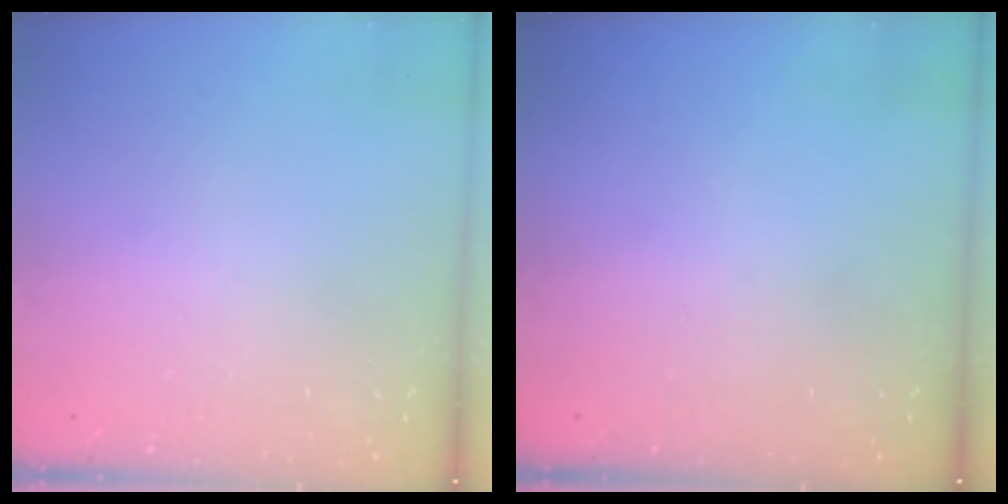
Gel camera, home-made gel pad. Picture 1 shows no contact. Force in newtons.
{"total": 0.0}